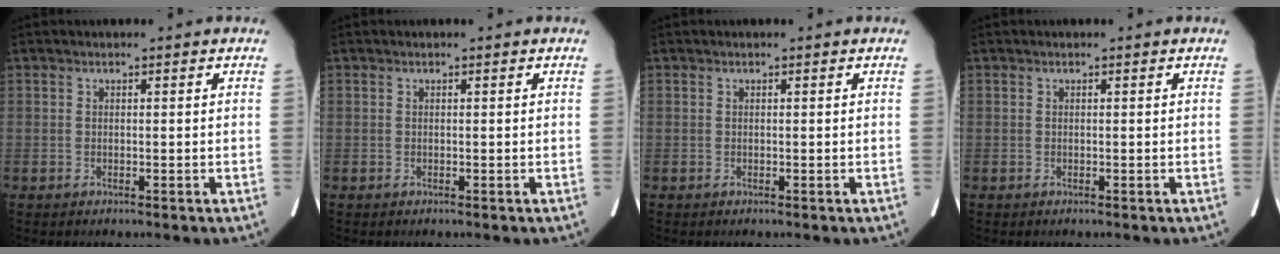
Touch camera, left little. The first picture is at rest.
{"total": 0.0}
{"total": 0.0}
{"total": 0.0}